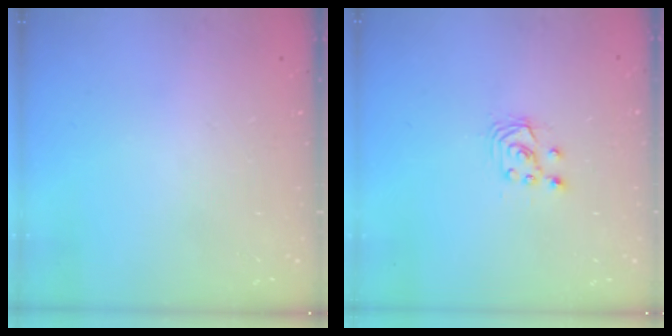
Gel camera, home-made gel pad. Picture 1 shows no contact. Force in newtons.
{"total": 2.9, "press": 2.9, "slide": 0.2}